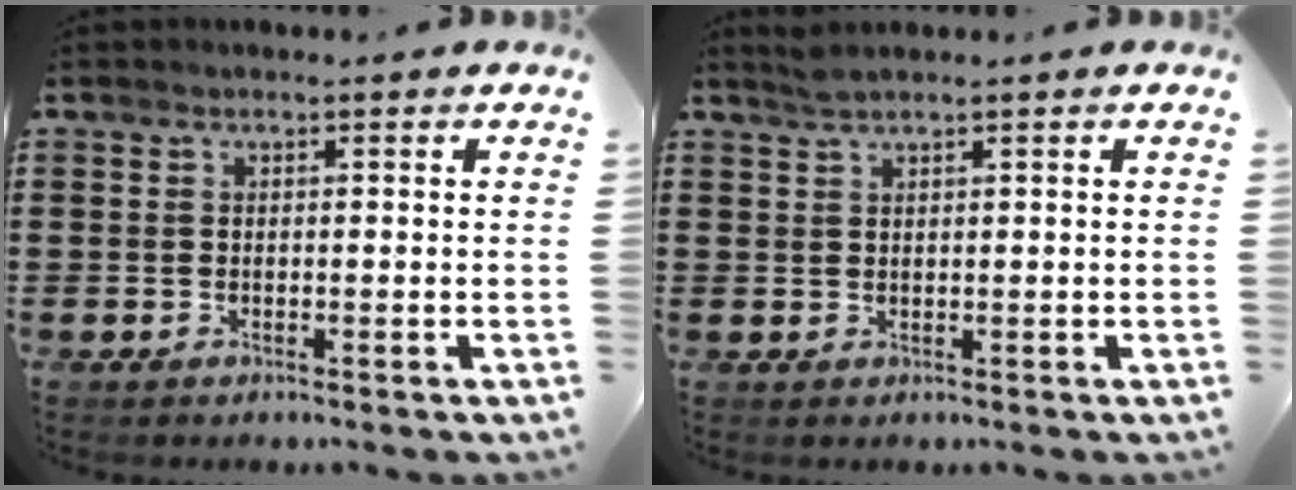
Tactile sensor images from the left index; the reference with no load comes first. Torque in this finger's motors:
{"motor_torque": [0.26, -0.21, -0.02, 0.00]}